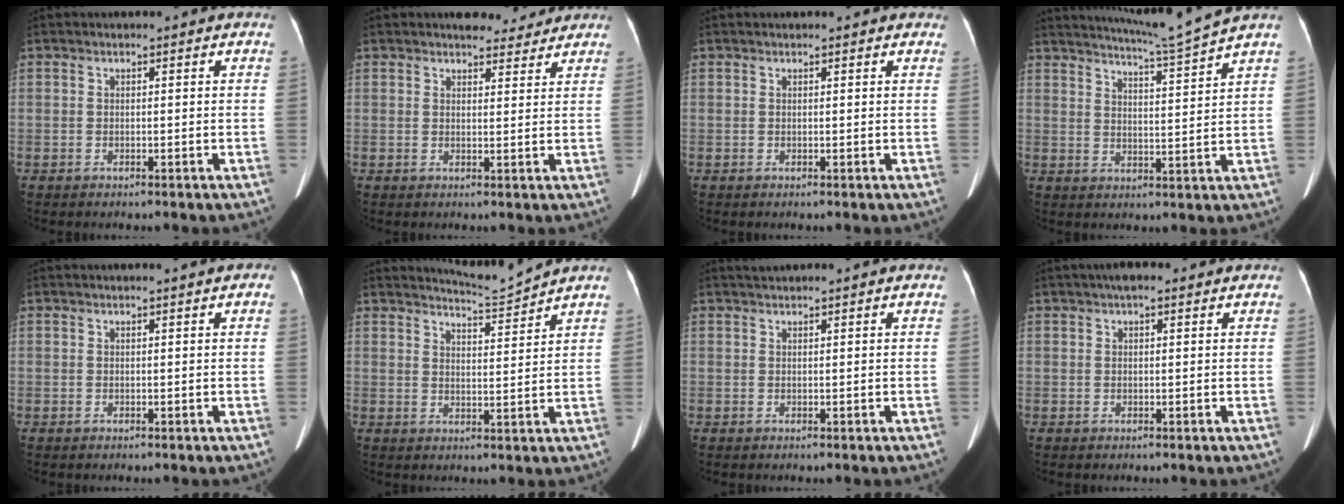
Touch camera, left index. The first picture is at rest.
{"total": 4.8, "force": [4.4, 1.6, 1.0], "torque": [-0.011, 0.005, 0.056]}
{"total": 3.0, "force": [2.6, 0.9, 1.2], "torque": [-0.014, 0.025, 0.025]}
{"total": 8.6, "force": [7.8, -2.8, 2.1], "torque": [-0.047, -0.031, 0.126]}
{"total": 1.8, "force": [1.1, 0.3, 1.5], "torque": [-0.014, 0.017, 0.013]}
{"total": 4.7, "force": [4.4, -1.5, -0.6], "torque": [-0.002, -0.020, 0.078]}
{"total": 1.1, "force": [1.0, -0.3, 0.3], "torque": [-0.007, 0.011, 0.026]}
{"total": 2.9, "force": [2.0, 1.0, 1.9], "torque": [-0.032, 0.017, 0.029]}